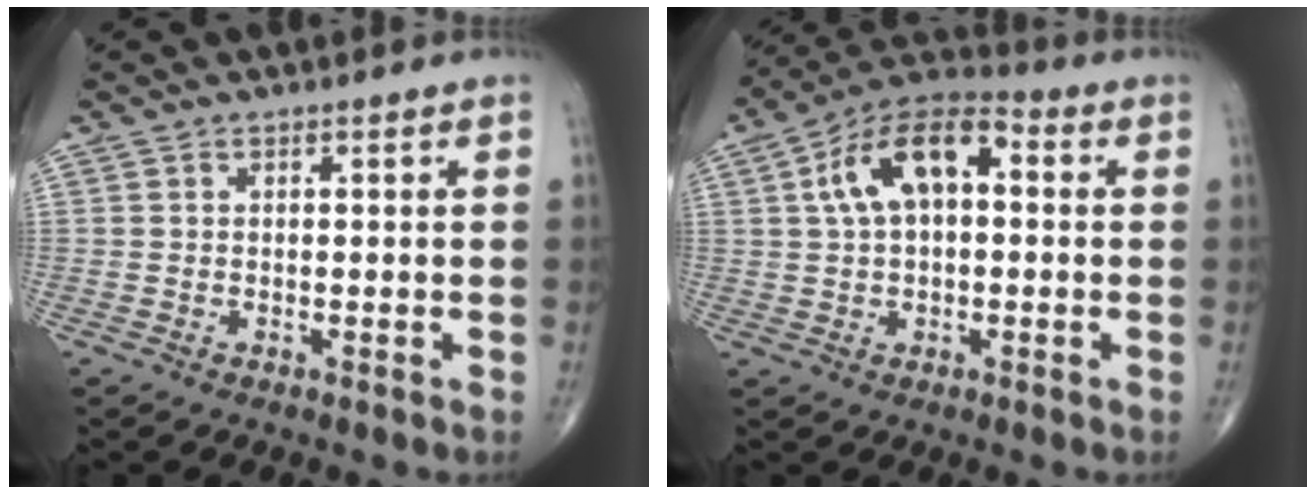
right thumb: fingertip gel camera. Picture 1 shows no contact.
{"total": 13.1, "force": [2.4, 7.3, 10.7], "torque": [-0.182, 0.036, 0.029]}